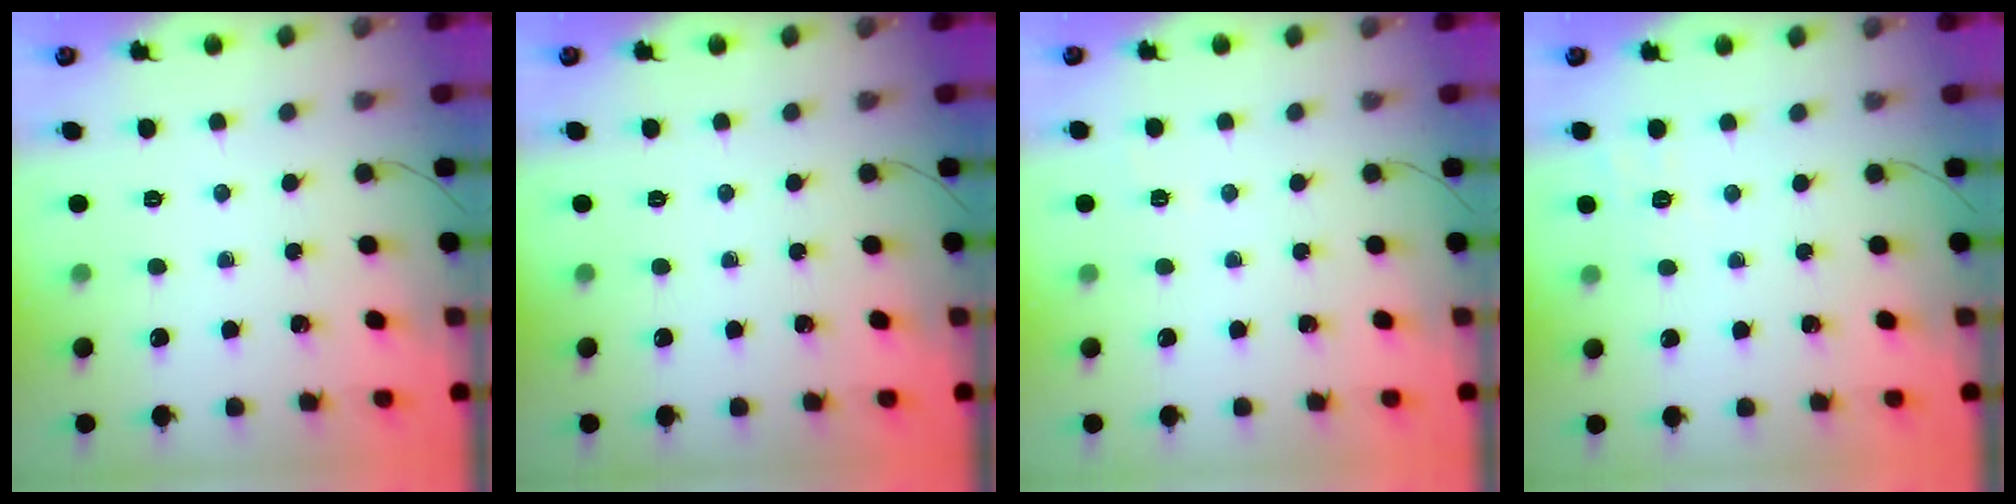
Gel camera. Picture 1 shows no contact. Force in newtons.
{"total": 0.0}
{"total": 2.0, "press": 1.6, "slide": 1.2}
{"total": 1.8, "press": 0.5, "slide": 1.7}